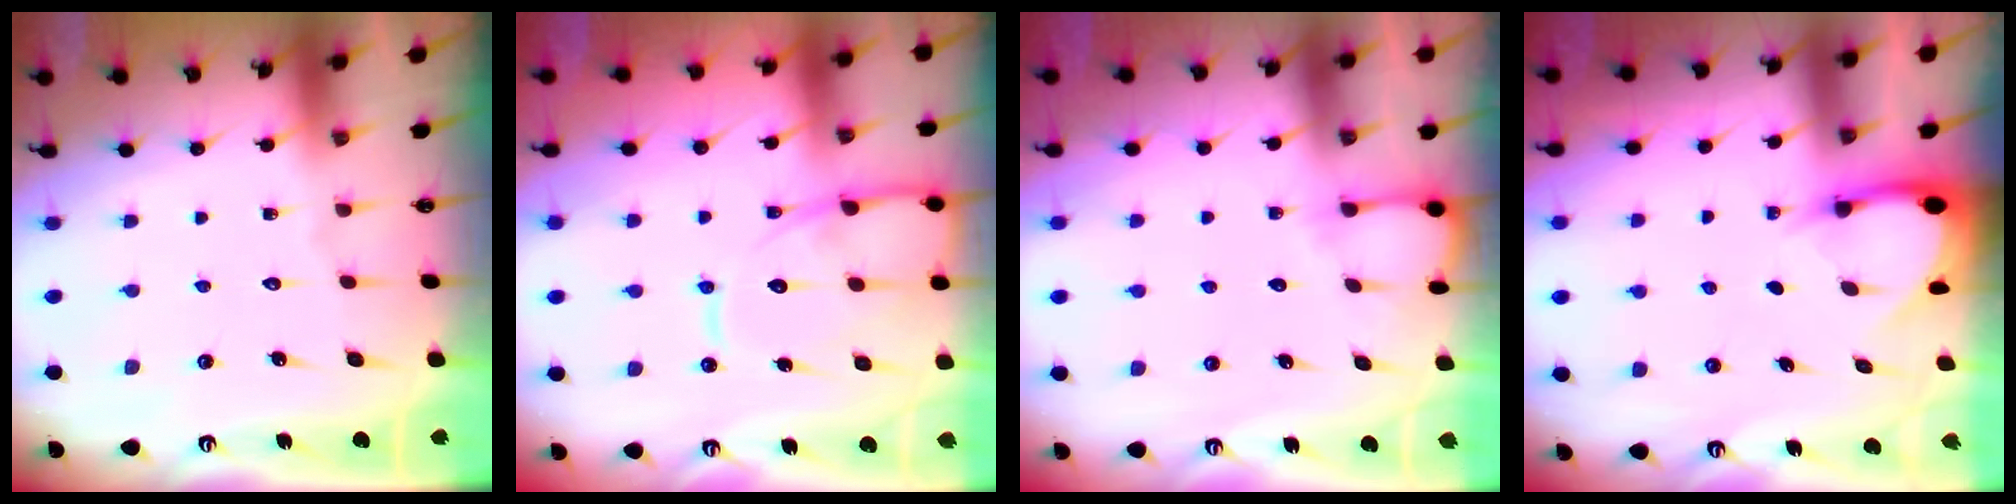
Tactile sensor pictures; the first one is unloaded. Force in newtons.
{"total": 12.7, "press": 12.6, "slide": 1.3}
{"total": 3.3, "press": 3.3, "slide": 0.4}
{"total": 3.6, "press": 3.6, "slide": 0.2}